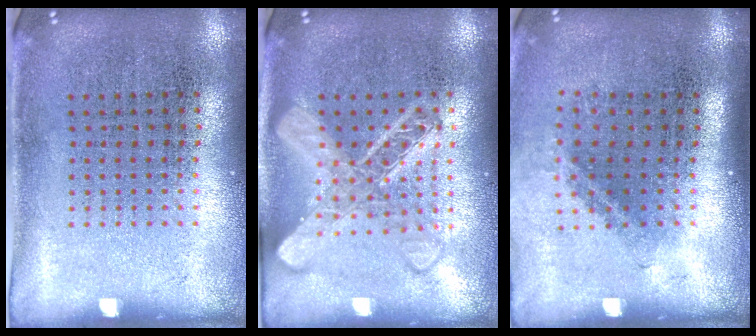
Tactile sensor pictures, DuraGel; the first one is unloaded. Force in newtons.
{"total": 2.9, "press": 2.8, "slide": 0.5}
{"total": 1.5, "press": 1.0, "slide": 1.1}